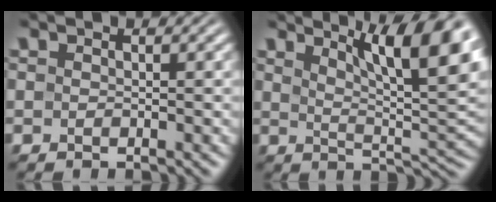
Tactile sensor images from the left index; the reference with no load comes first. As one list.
[{"total": 11.6, "force": [5.8, 3.4, 9.5], "torque": [-0.101, 0.016, 0.081]}]